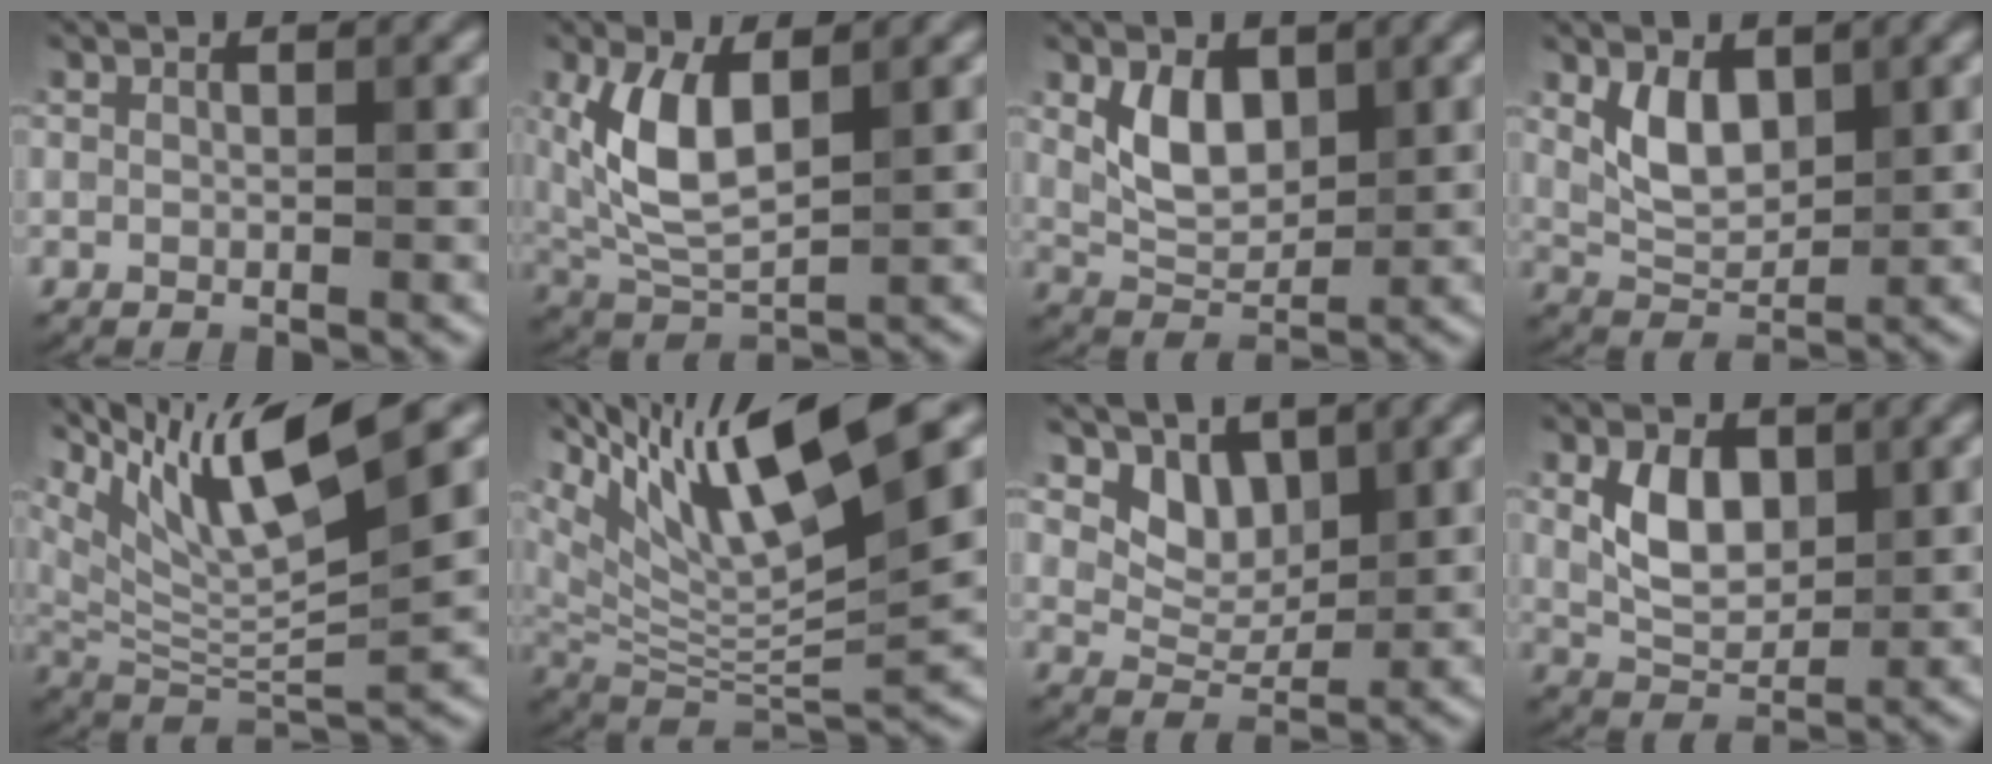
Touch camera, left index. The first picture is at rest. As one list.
[{"total": 6.0, "force": [1.4, 2.8, 5.2], "torque": [-0.121, -0.004, 0.032]}, {"total": 3.9, "force": [1.2, 2.4, 2.9], "torque": [-0.060, -0.006, 0.027]}, {"total": 3.6, "force": [1.3, 2.0, 2.7], "torque": [-0.056, -0.006, 0.029]}, {"total": 10.9, "force": [6.3, 1.9, 8.7], "torque": [-0.160, 0.005, 0.119]}, {"total": 13.5, "force": [7.4, 2.9, 10.9], "torque": [-0.212, 0.014, 0.146]}, {"total": 3.2, "force": [1.8, 2.1, 1.6], "torque": [-0.038, -0.020, 0.034]}, {"total": 4.3, "force": [0.9, 2.7, 3.3], "torque": [-0.069, -0.002, 0.018]}]